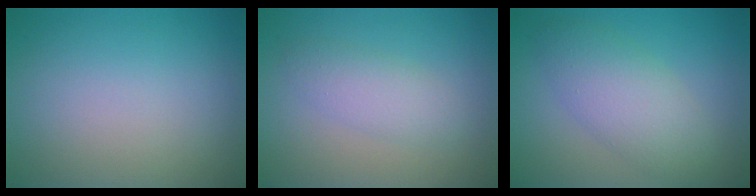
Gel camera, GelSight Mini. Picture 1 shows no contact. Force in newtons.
{"total": 2.5, "press": 2.5, "slide": 0.1}
{"total": 4.7, "press": 4.7, "slide": 0.0}